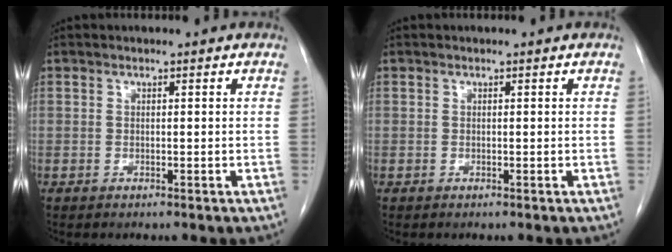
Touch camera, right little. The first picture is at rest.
{"total": 0.0}